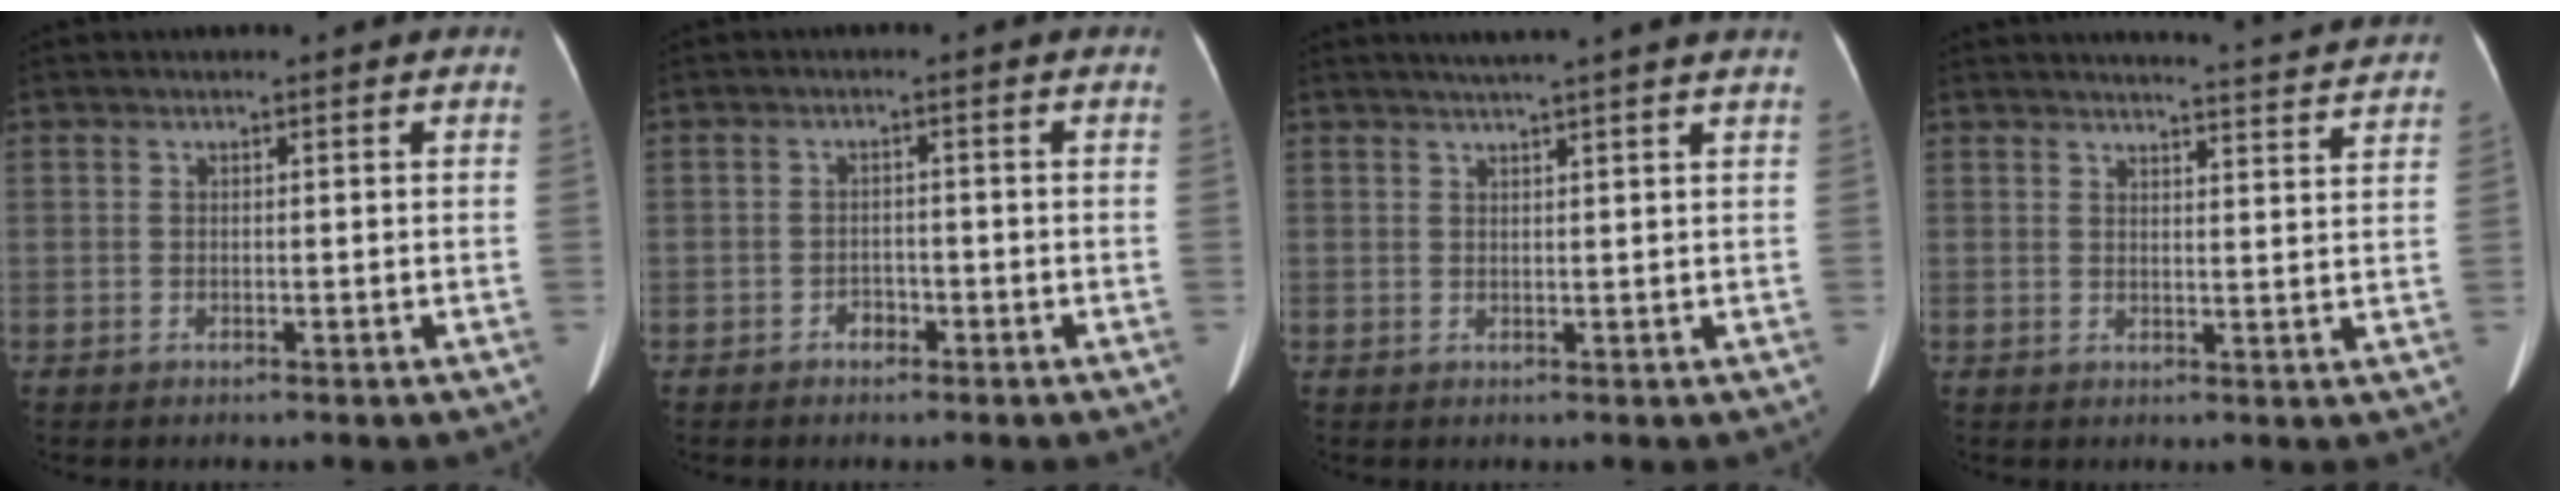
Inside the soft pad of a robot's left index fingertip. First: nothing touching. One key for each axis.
{"total": 1.8, "fx": -1.4, "fy": 1.0, "fz": 0.6, "tx": -0.010, "ty": 0.001, "tz": -0.022}
{"total": 6.5, "fx": 5.5, "fy": -1.0, "fz": 3.2, "tx": -0.043, "ty": 0.021, "tz": 0.065}
{"total": 11.4, "fx": 11.2, "fy": -0.7, "fz": 1.9, "tx": -0.028, "ty": -0.037, "tz": 0.116}